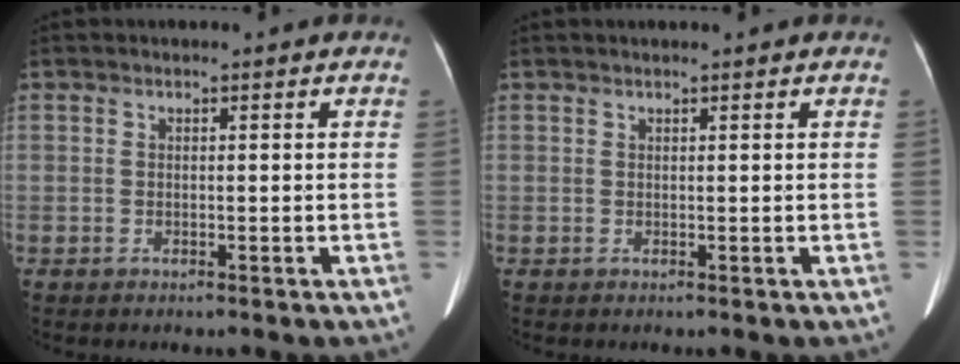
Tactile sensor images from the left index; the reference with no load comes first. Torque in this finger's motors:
{"motor_torque": [-0.10, 0.19, -0.09, -0.01]}